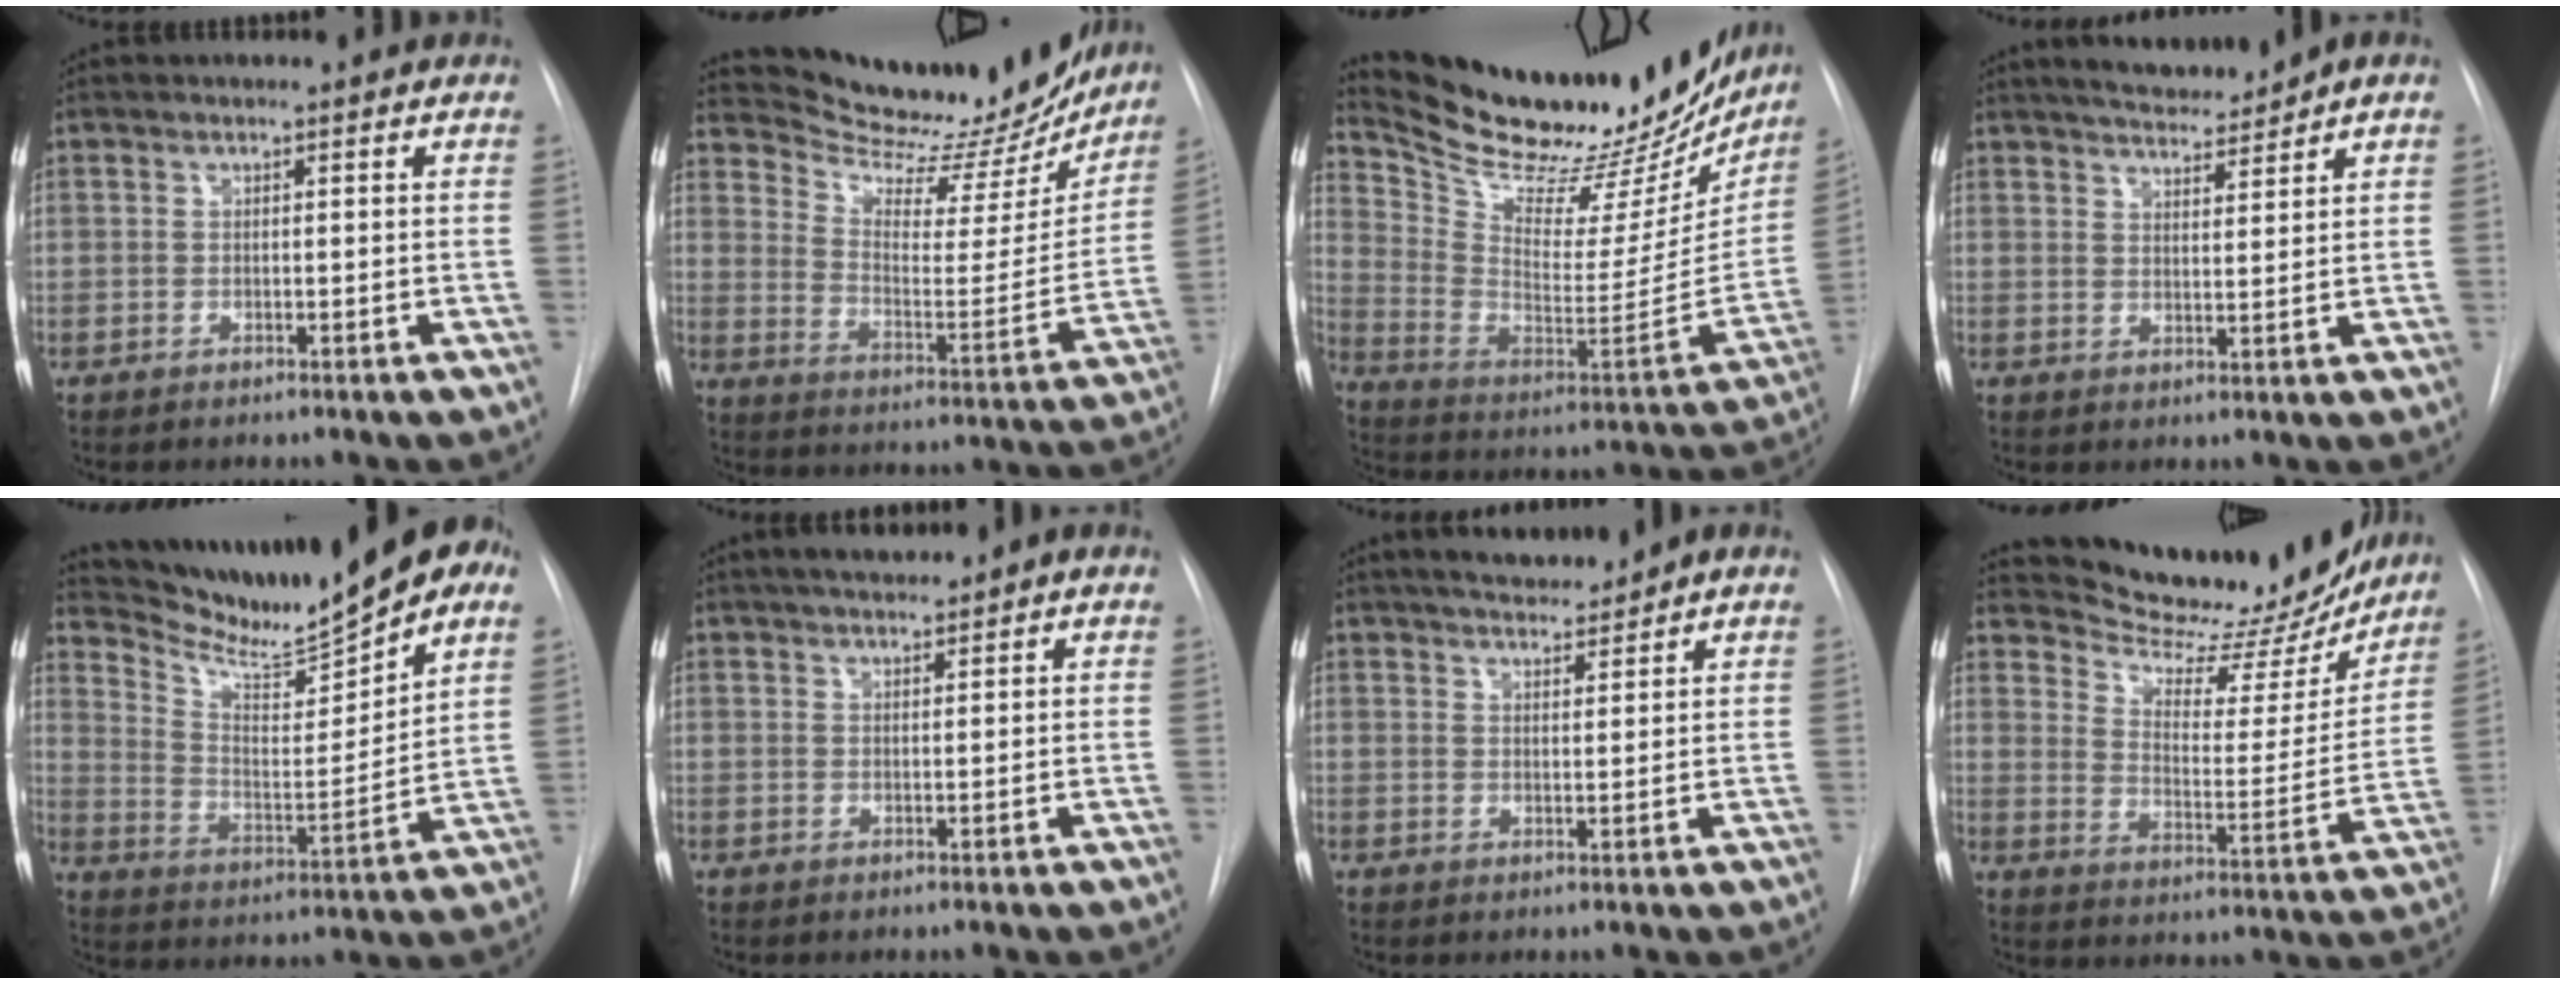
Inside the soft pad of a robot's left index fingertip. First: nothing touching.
{"total": 22.9, "force": [21.2, 5.3, 6.7], "torque": [-0.097, -0.046, 0.288]}
{"total": 31.0, "force": [26.9, 9.4, 12.2], "torque": [-0.204, -0.056, 0.380]}
{"total": 5.8, "force": [5.5, 0.3, 2.1], "torque": [-0.034, 0.001, 0.092]}
{"total": 18.4, "force": [15.2, 1.5, 10.2], "torque": [-0.166, -0.005, 0.244]}
{"total": 3.3, "force": [2.5, 0.6, 2.1], "torque": [-0.038, 0.008, 0.043]}
{"total": 5.0, "force": [4.5, 0.5, 2.2], "torque": [-0.035, 0.006, 0.077]}
{"total": 20.0, "force": [18.8, 4.5, 5.0], "torque": [-0.072, -0.040, 0.256]}